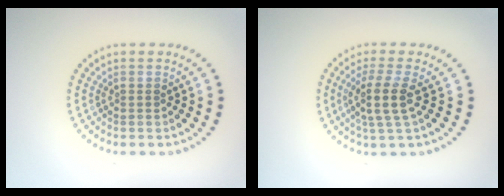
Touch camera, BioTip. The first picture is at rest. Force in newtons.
{"total": 3.3, "press": 2.6, "slide": 2.0}